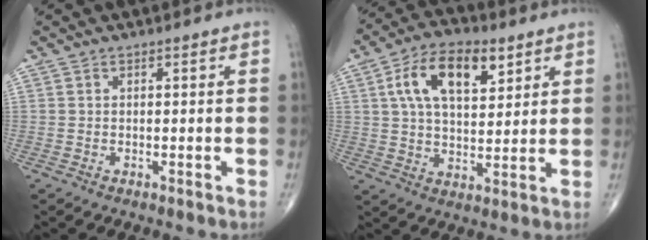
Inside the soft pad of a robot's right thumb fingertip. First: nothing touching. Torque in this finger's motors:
{"motor_torque": [-0.11, 1.75, 1.23, 0.47, 0.43]}